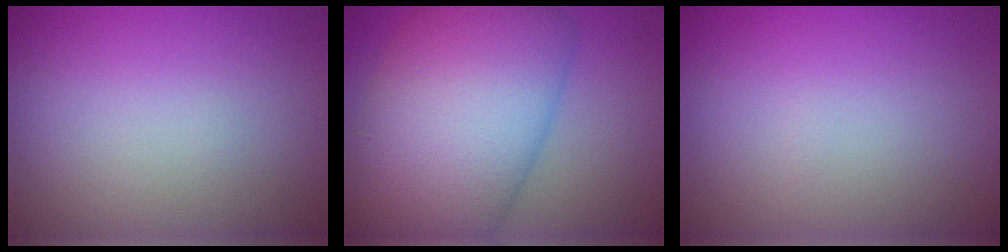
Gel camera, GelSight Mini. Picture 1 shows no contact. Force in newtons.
{"total": 14.6, "press": 14.6, "slide": 0.6}
{"total": 0.0}